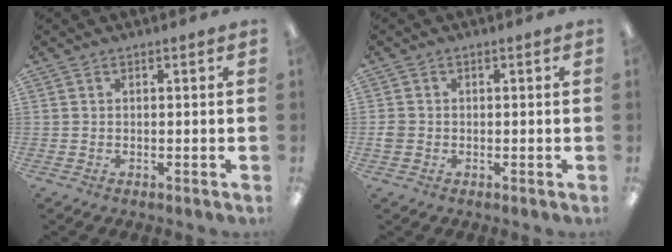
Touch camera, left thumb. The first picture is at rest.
{"total": 1.9, "force": [-0.4, 1.7, 0.8], "torque": [-0.012, 0.003, -0.008]}